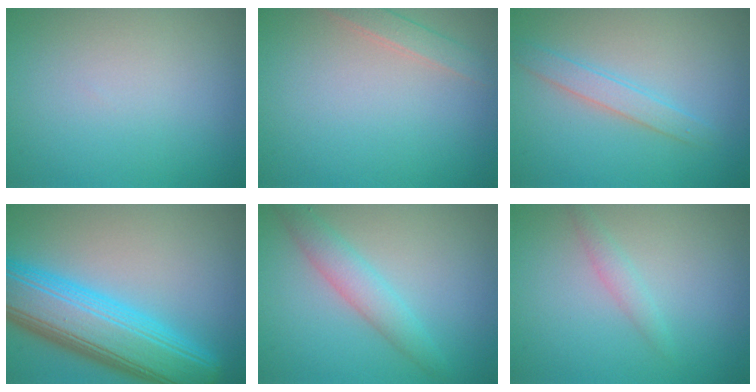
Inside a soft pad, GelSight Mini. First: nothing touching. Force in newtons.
{"total": 1.8, "press": 1.8, "slide": 0.1}
{"total": 2.0, "press": 2.0, "slide": 0.2}
{"total": 9.8, "press": 9.8, "slide": 0.3}
{"total": 2.8, "press": 2.8, "slide": 0.0}
{"total": 1.2, "press": 1.2, "slide": 0.0}